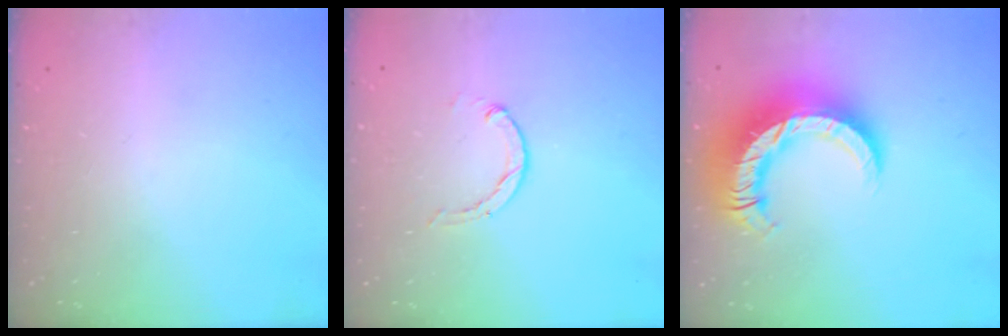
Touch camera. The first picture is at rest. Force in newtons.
{"total": 0.8, "press": 0.8, "slide": 0.2}
{"total": 15.7, "press": 15.6, "slide": 1.7}